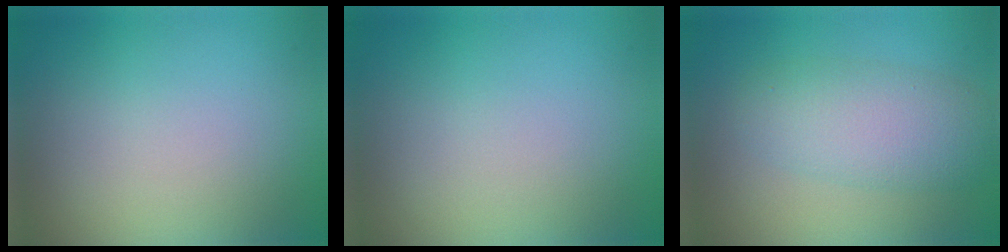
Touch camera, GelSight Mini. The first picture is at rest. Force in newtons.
{"total": 0.0}
{"total": 5.2, "press": 5.2, "slide": 0.1}